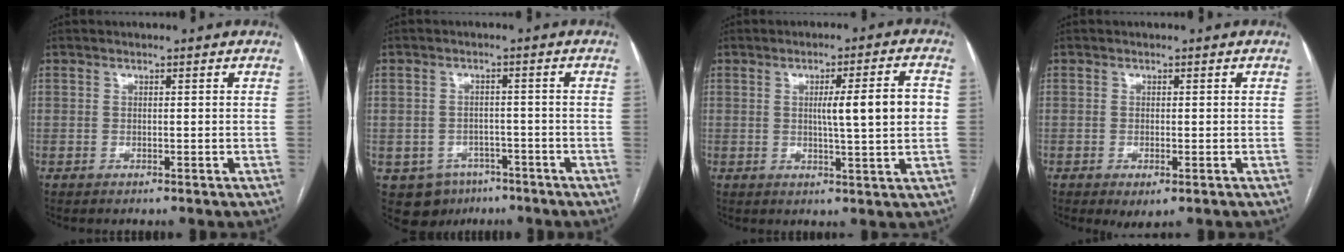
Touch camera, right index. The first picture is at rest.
{"total": 7.5, "force": [-4.1, 6.0, 1.9], "torque": [-0.032, 0.009, -0.050]}
{"total": 8.4, "force": [0.7, -0.1, 8.3], "torque": [-0.123, 0.005, 0.010]}
{"total": 2.3, "force": [-1.1, 0.7, 1.9], "torque": [-0.027, -0.005, -0.010]}